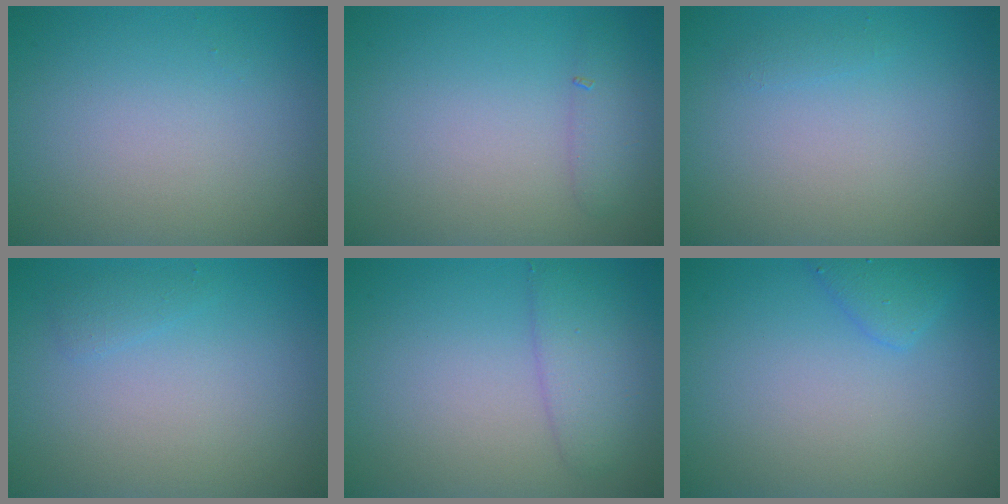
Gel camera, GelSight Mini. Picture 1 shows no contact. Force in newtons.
{"total": 1.4, "press": 1.4, "slide": 0.1}
{"total": 0.5, "press": 0.5, "slide": 0.1}
{"total": 0.8, "press": 0.8, "slide": 0.1}
{"total": 2.9, "press": 2.9, "slide": 0.1}
{"total": 1.7, "press": 1.7, "slide": 0.1}